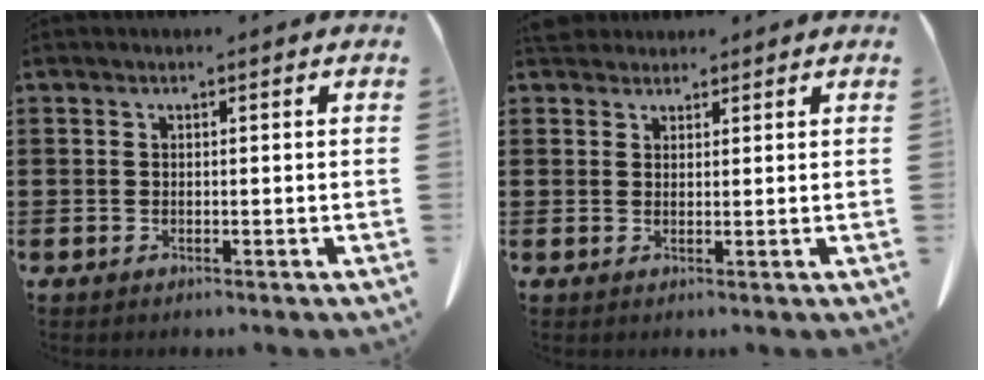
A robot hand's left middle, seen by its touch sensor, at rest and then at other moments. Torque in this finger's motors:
{"motor_torque": [0.13, 0.08, -0.01, -0.03]}